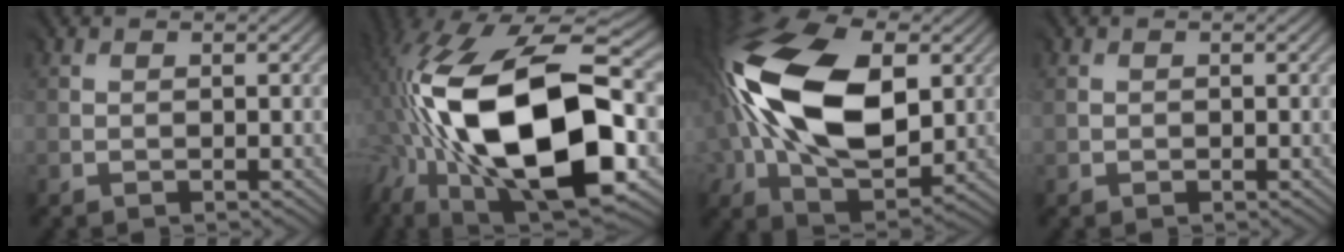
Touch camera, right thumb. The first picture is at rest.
{"total": 21.1, "force": [-3.6, 10.2, 18.2], "torque": [-0.388, -0.003, -0.055]}
{"total": 19.1, "force": [1.9, 11.8, 14.9], "torque": [-0.323, 0.005, 0.032]}
{"total": 0.7, "force": [0.0, 0.6, 0.4], "torque": [-0.007, 0.001, 0.003]}